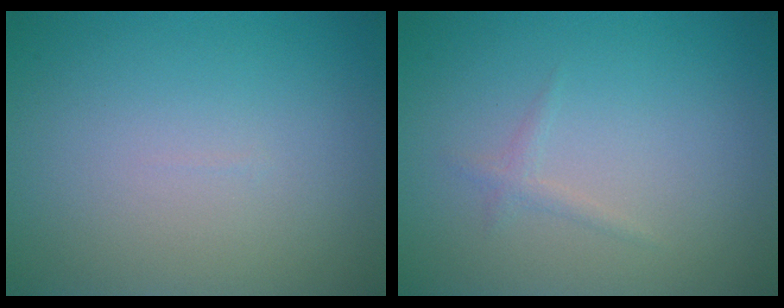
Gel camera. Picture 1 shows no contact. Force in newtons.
{"total": 0.8, "press": 0.8, "slide": 0.1}